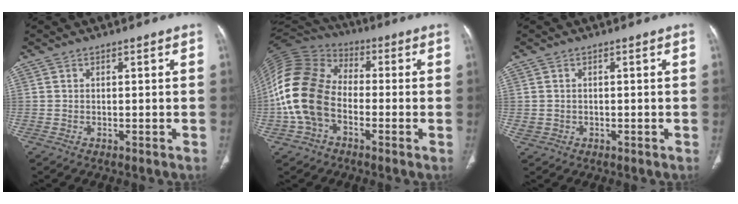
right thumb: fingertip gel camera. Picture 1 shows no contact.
{"total": 17.1, "force": [-3.5, 11.8, 11.9], "torque": [-0.249, 0.038, -0.074]}
{"total": 1.5, "force": [-0.1, 1.4, 0.4], "torque": [-0.008, 0.005, 0.005]}